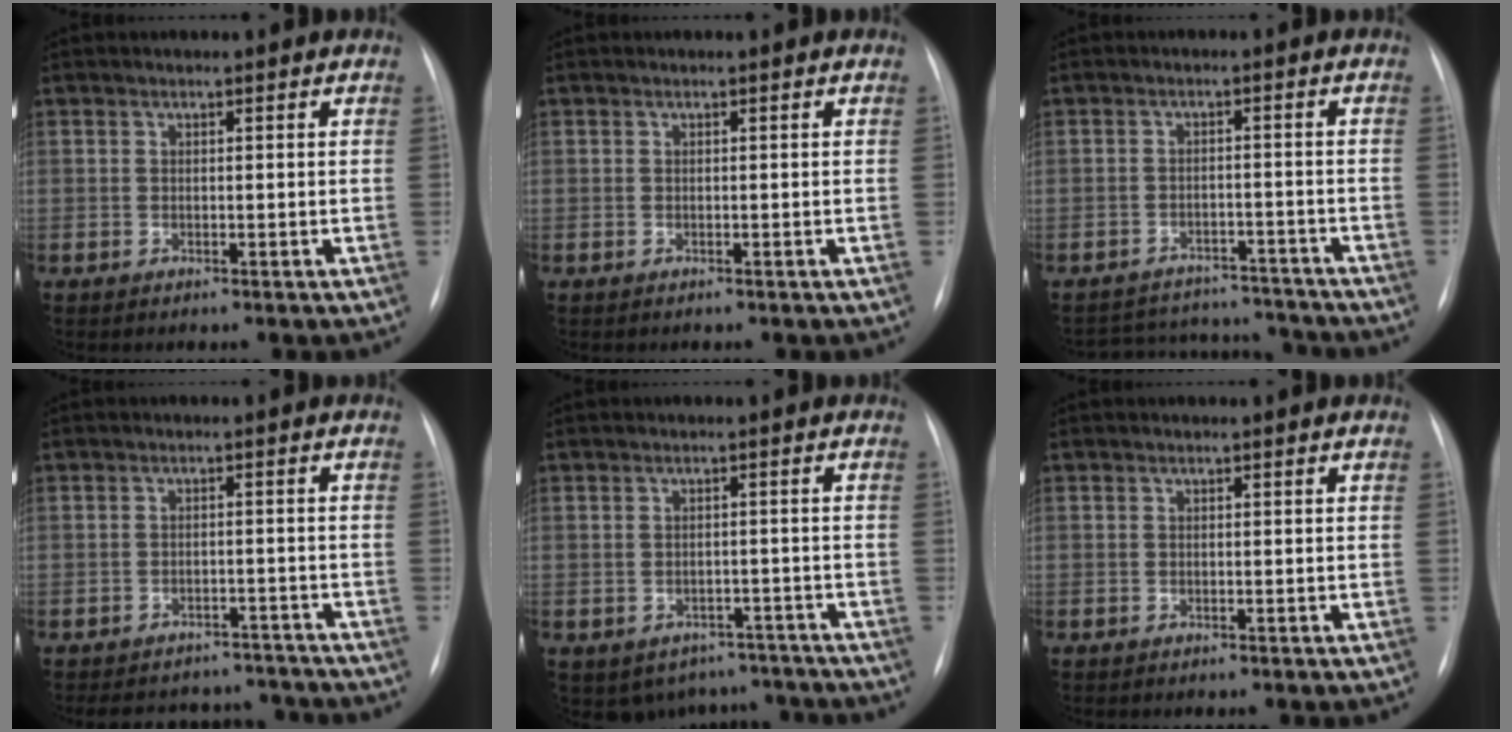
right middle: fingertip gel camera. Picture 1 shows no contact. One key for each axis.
{"total": 0.0}
{"total": 11.9, "fx": -11.5, "fy": 3.0, "fz": 1.1, "tx": -0.021, "ty": 0.018, "tz": -0.151}
{"total": 11.6, "fx": -10.7, "fy": 4.0, "fz": 1.9, "tx": -0.029, "ty": 0.020, "tz": -0.129}
{"total": 7.6, "fx": -6.0, "fy": 4.7, "fz": 0.8, "tx": 0.000, "ty": 0.021, "tz": -0.068}
{"total": 0.0}